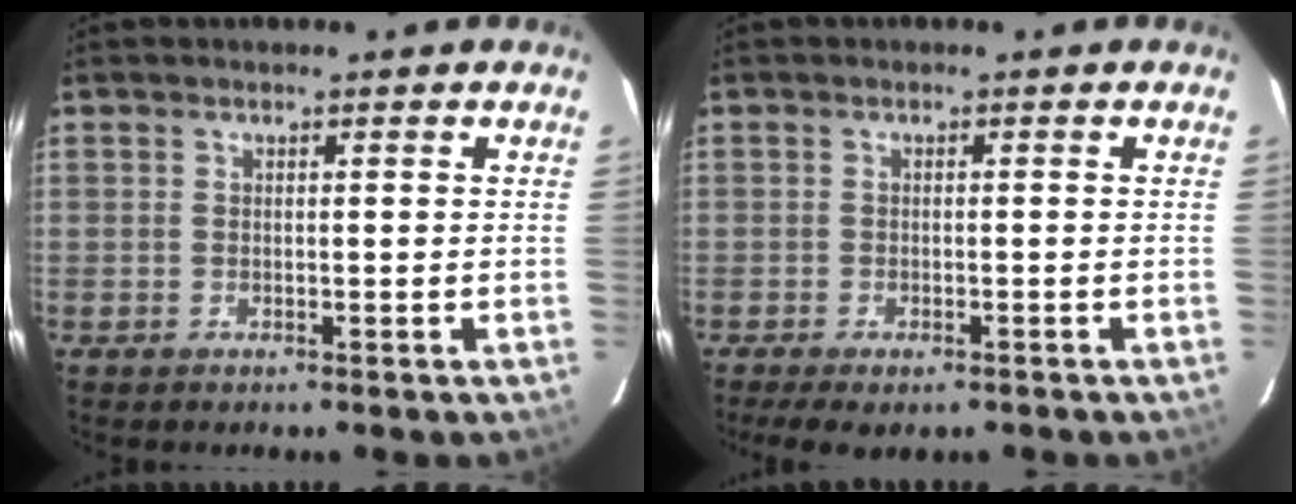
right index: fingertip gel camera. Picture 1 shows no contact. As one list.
[{"total": 6.0, "force": [-4.4, 2.2, 3.5], "torque": [-0.085, -0.024, -0.068]}]